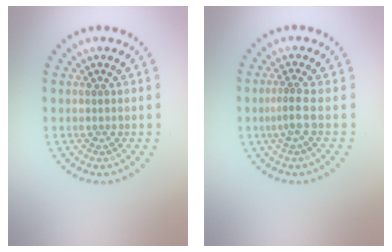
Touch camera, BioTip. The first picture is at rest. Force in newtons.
{"total": 1.7, "press": 1.1, "slide": 1.3}